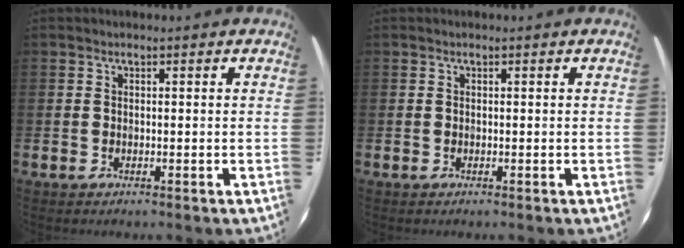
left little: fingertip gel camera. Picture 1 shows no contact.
{"total": 0.0}